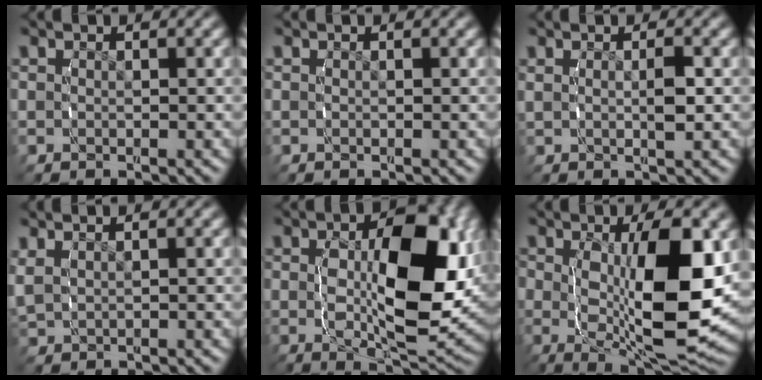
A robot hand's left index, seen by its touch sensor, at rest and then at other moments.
{"total": 0.0}
{"total": 1.6, "force": [0.4, 0.3, 1.5], "torque": [-0.019, 0.005, 0.006]}
{"total": 1.7, "force": [1.2, 0.9, 0.8], "torque": [-0.019, 0.009, 0.026]}
{"total": 10.8, "force": [0.1, 5.0, 9.6], "torque": [-0.161, -0.019, 0.012]}
{"total": 10.7, "force": [-1.4, 4.8, 9.4], "torque": [-0.178, -0.036, -0.002]}